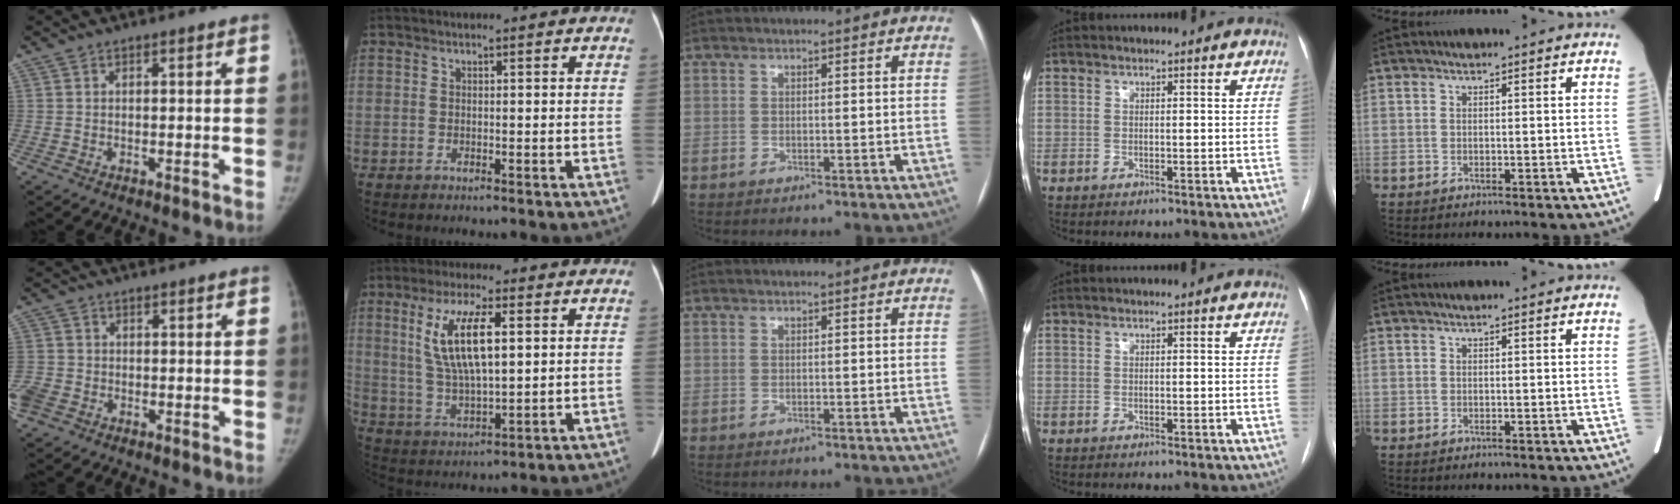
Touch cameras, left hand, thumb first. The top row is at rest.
{"thumb": {"total": 6.5, "force": [-2.6, 5.3, 2.8], "torque": [-0.083, 0.007, -0.049]}, "index": {"total": 10.1, "force": [2.6, 2.5, 9.4], "torque": [-0.193, -0.003, 0.055]}}